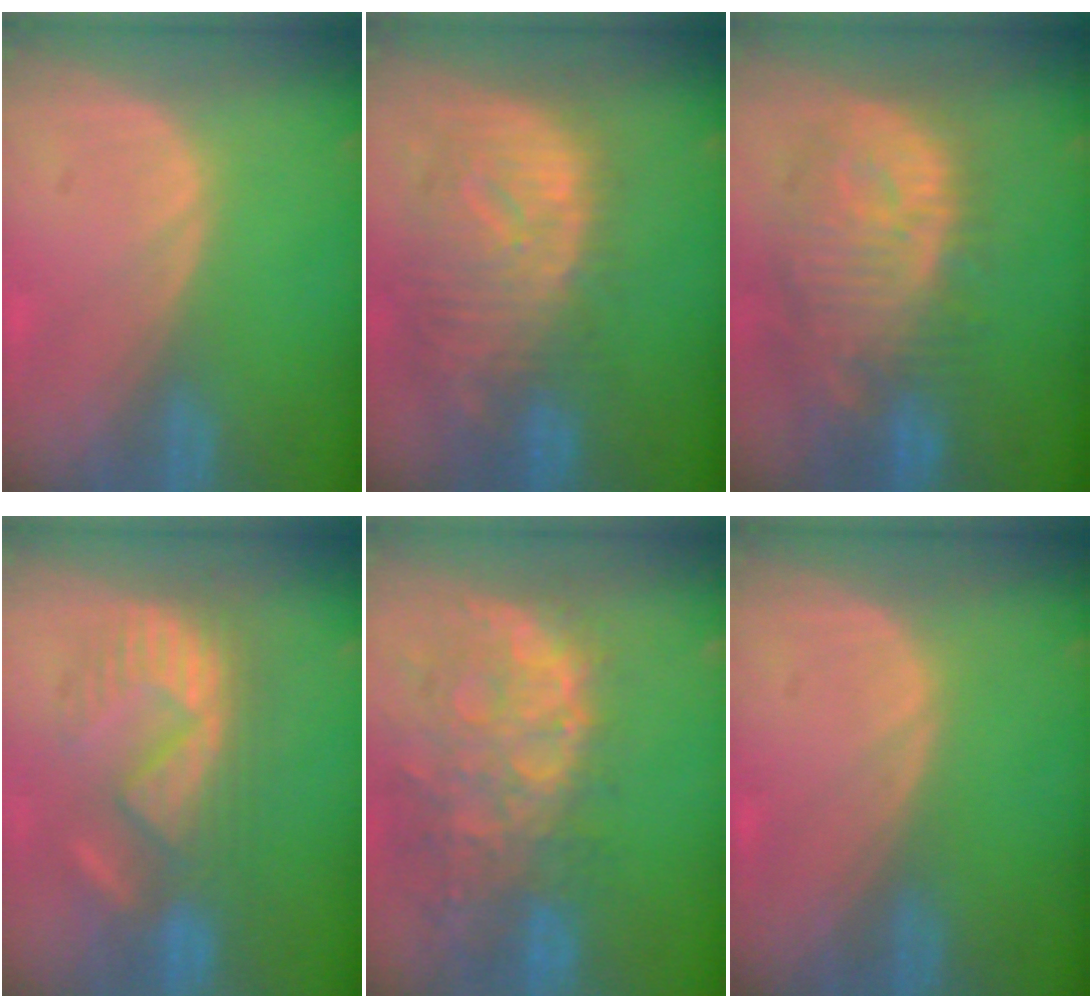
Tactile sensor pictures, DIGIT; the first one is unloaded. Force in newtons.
{"total": 12.2, "press": 10.5, "slide": 6.1}
{"total": 12.6, "press": 11.1, "slide": 5.9}
{"total": 9.4, "press": 9.4, "slide": 0.4}
{"total": 13.7, "press": 11.1, "slide": 7.9}
{"total": 0.0}